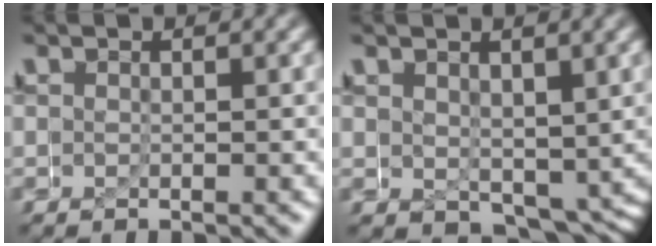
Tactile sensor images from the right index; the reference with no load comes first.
{"total": 2.4, "force": [-1.3, 1.5, 1.4], "torque": [-0.026, -0.027, -0.006]}